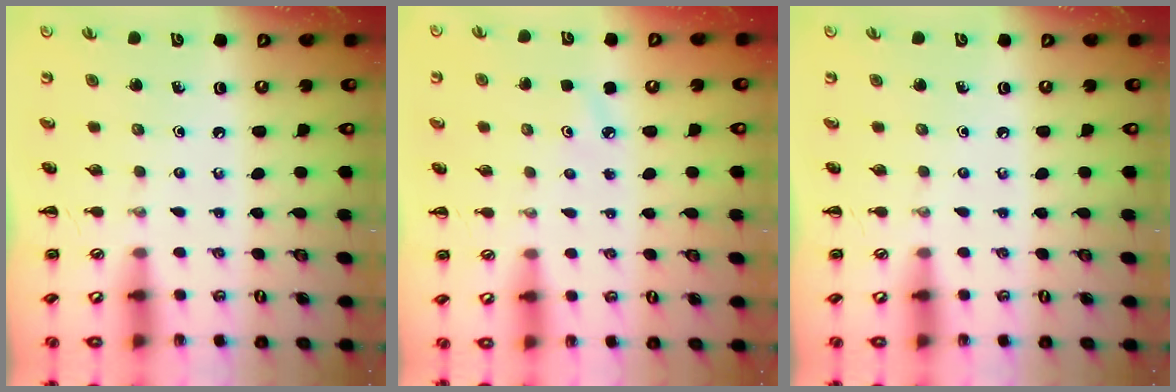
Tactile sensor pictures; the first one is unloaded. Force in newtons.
{"total": 4.0, "press": 3.8, "slide": 1.3}
{"total": 0.0}